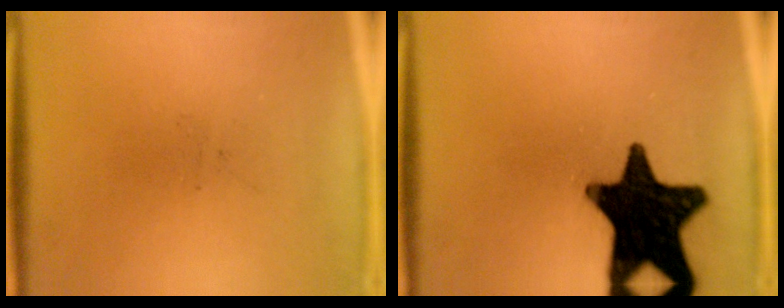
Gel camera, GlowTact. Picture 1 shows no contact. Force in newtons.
{"total": 19.4}